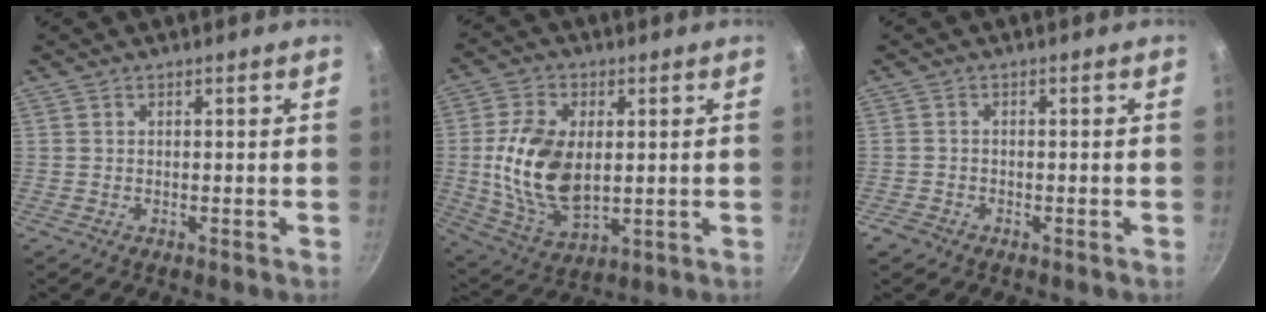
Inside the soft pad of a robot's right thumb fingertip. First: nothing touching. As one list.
[{"total": 15.4, "force": [1.0, 9.3, 12.2], "torque": [-0.220, -0.011, 0.027]}, {"total": 1.9, "force": [-1.2, 1.3, 0.6], "torque": [-0.014, 0.010, -0.022]}]